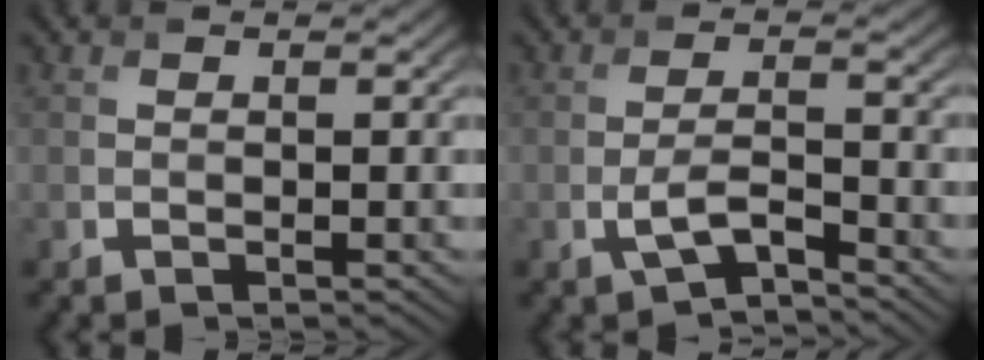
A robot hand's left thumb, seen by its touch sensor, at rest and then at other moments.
{"total": 4.0, "force": [-2.3, 1.2, 3.0], "torque": [-0.070, -0.001, -0.048]}